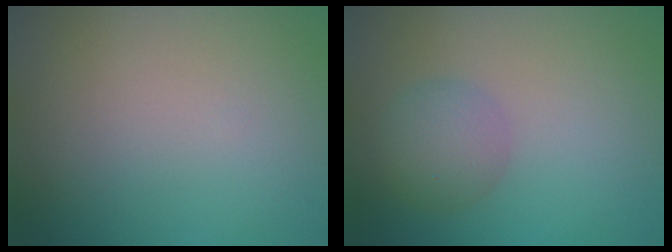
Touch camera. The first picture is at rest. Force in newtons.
{"total": 2.9, "press": 2.9, "slide": 0.1}